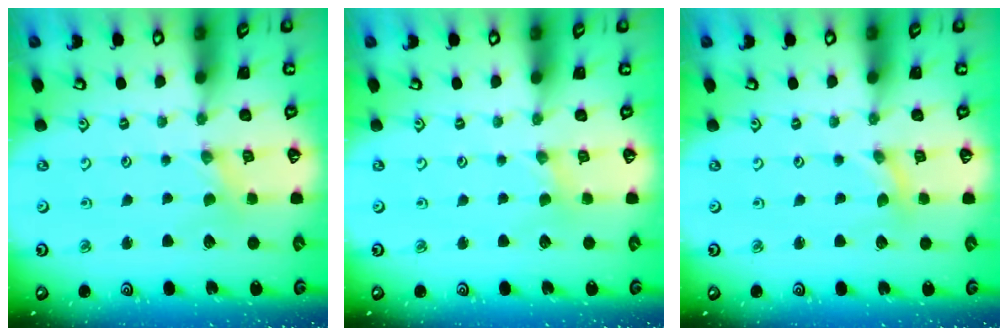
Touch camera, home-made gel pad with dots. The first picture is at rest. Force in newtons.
{"total": 0.7, "press": 0.7, "slide": 0.1}
{"total": 0.0}